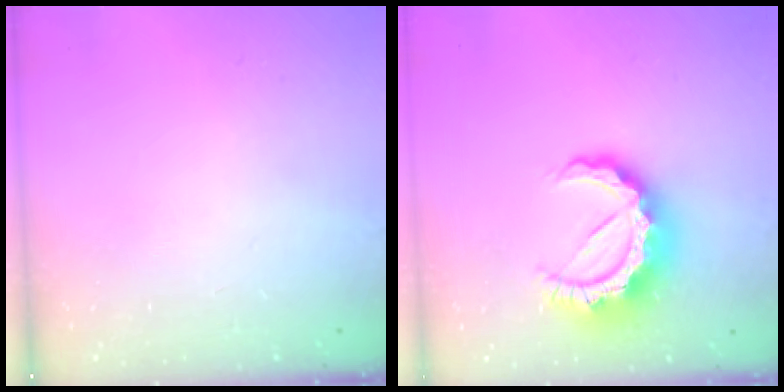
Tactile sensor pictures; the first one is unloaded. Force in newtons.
{"total": 13.4, "press": 13.3, "slide": 1.5}